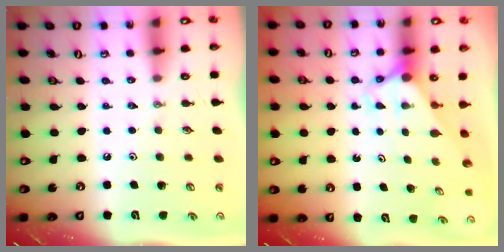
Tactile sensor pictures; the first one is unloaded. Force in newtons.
{"total": 2.9, "press": 2.9, "slide": 0.0}